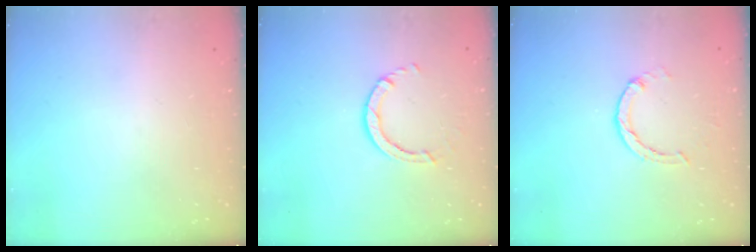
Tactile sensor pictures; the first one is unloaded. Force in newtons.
{"total": 3.0, "press": 3.0, "slide": 0.4}
{"total": 2.0, "press": 2.0, "slide": 0.2}